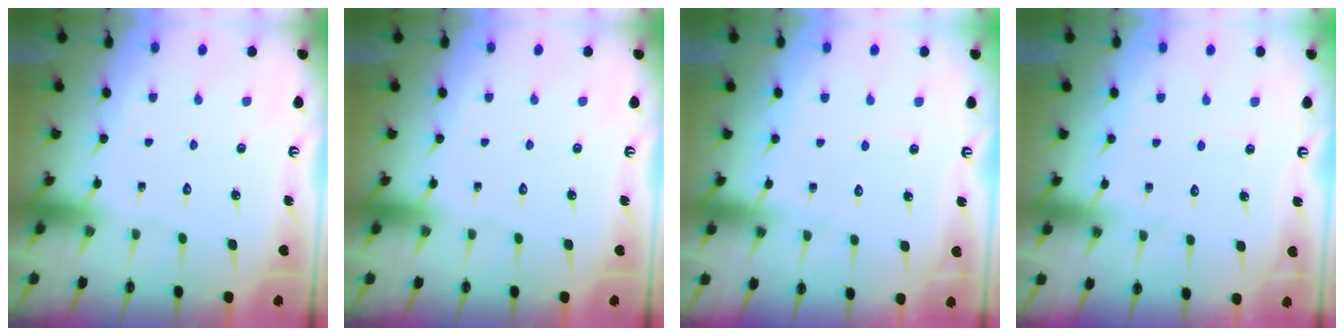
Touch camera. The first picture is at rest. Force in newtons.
{"total": 0.0}
{"total": 2.9, "press": 2.9, "slide": 0.3}
{"total": 2.9, "press": 2.9, "slide": 0.3}